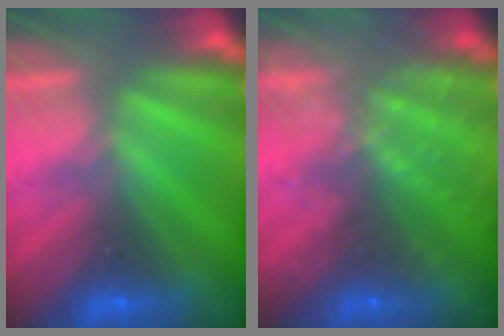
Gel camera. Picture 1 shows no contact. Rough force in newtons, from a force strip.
{"total": 9.0}